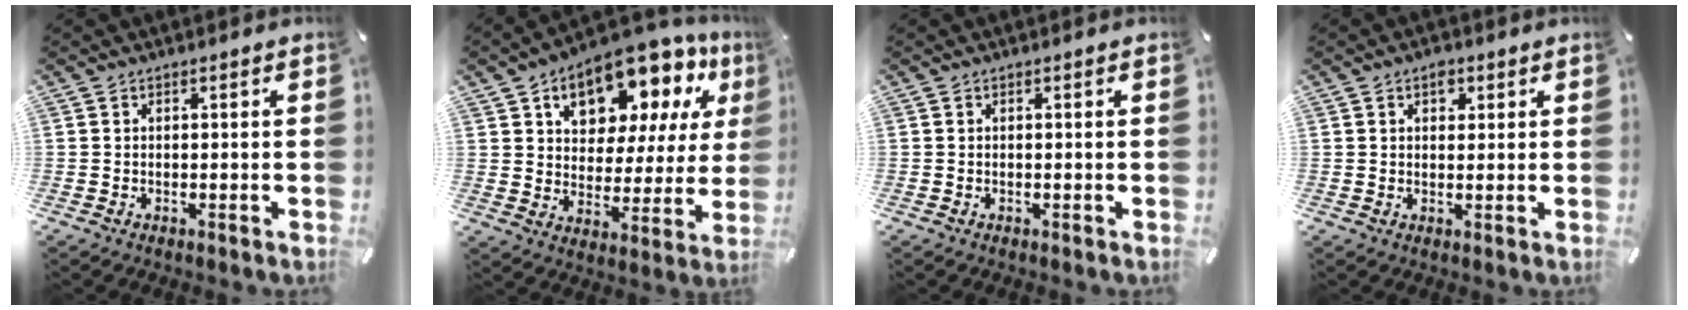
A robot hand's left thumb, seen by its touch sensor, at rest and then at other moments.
{"total": 15.5, "force": [10.4, 8.7, 7.6], "torque": [-0.118, -0.077, 0.179]}
{"total": 0.0}
{"total": 2.8, "force": [1.3, 2.0, 1.5], "torque": [-0.007, -0.004, 0.017]}